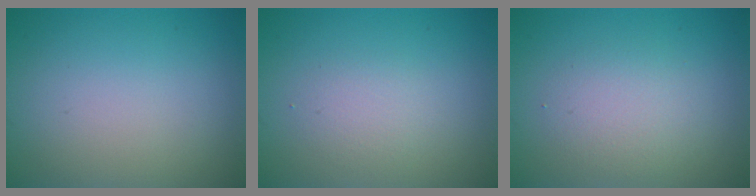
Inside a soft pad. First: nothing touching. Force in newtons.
{"total": 1.6, "press": 1.6, "slide": 0.1}
{"total": 2.8, "press": 2.8, "slide": 0.2}